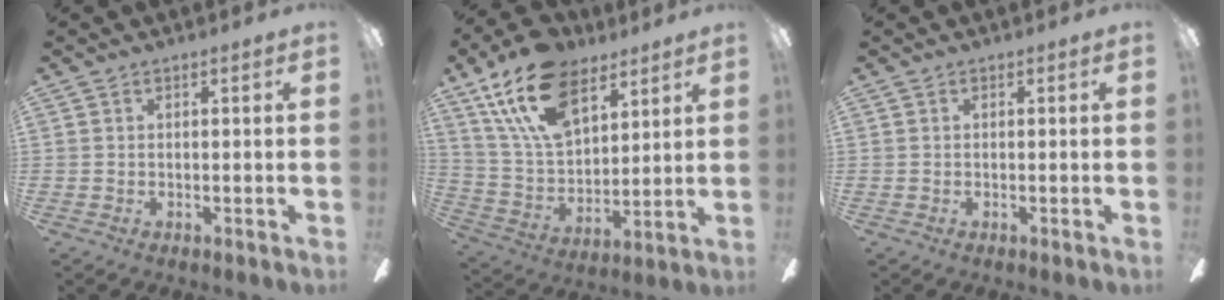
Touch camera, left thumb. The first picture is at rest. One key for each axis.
{"total": 20.2, "fx": 12.5, "fy": 11.0, "fz": 11.4, "tx": -0.238, "ty": -0.047, "tz": 0.229}
{"total": 0.0}